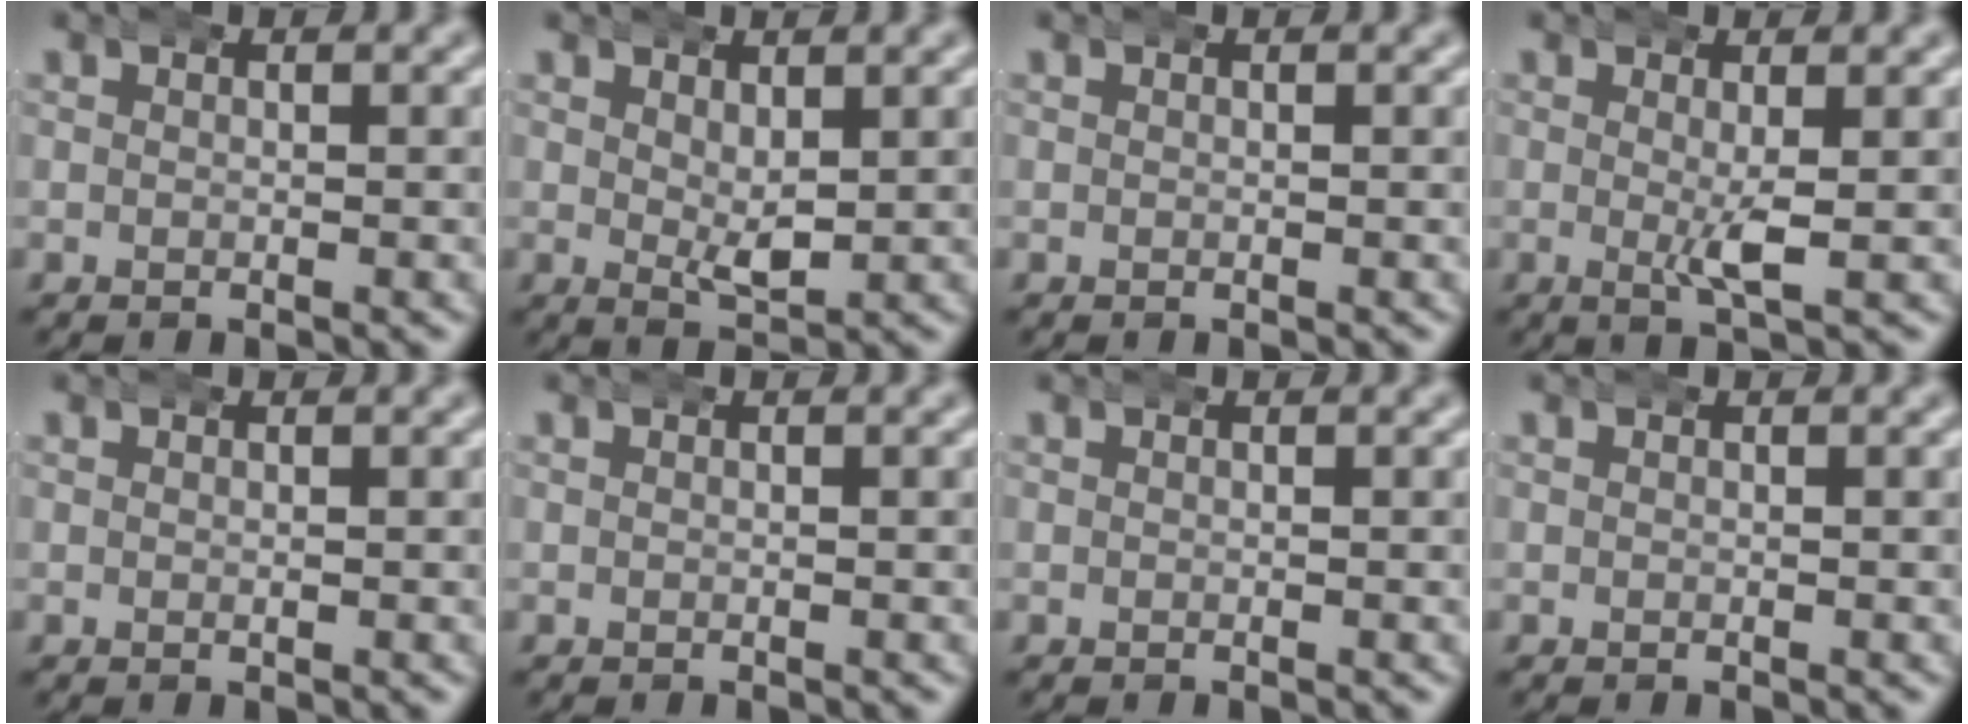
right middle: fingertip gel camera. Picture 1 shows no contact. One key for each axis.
{"total": 2.3, "fx": 0.8, "fy": 0.9, "fz": 2.0, "tx": -0.037, "ty": -0.018, "tz": 0.023}
{"total": 0.0}
{"total": 2.0, "fx": 0.1, "fy": 0.1, "fz": 1.9, "tx": -0.043, "ty": -0.014, "tz": 0.008}
{"total": 0.0}
{"total": 0.0}
{"total": 0.0}
{"total": 0.0}